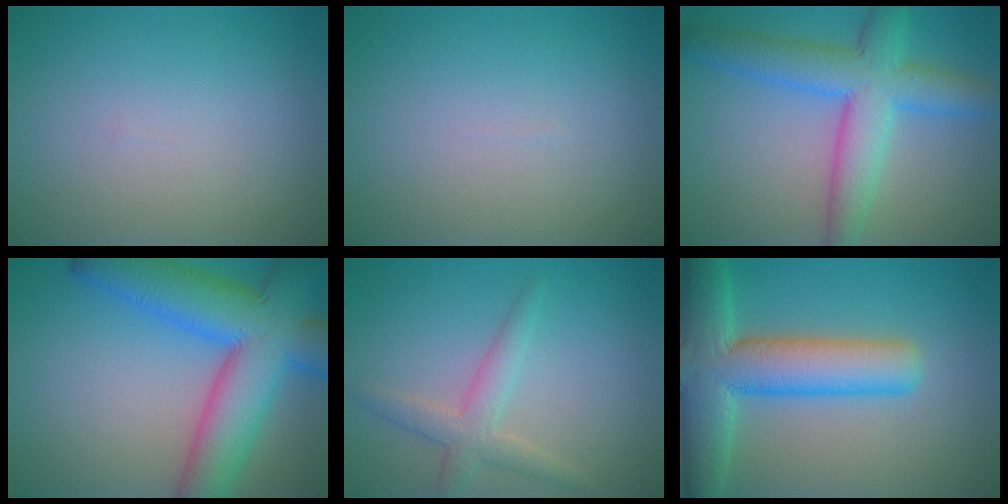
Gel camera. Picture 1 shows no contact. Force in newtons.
{"total": 0.0}
{"total": 6.9, "press": 6.9, "slide": 0.3}
{"total": 11.7, "press": 11.7, "slide": 0.5}
{"total": 2.8, "press": 2.8, "slide": 0.1}
{"total": 9.3, "press": 9.3, "slide": 0.4}